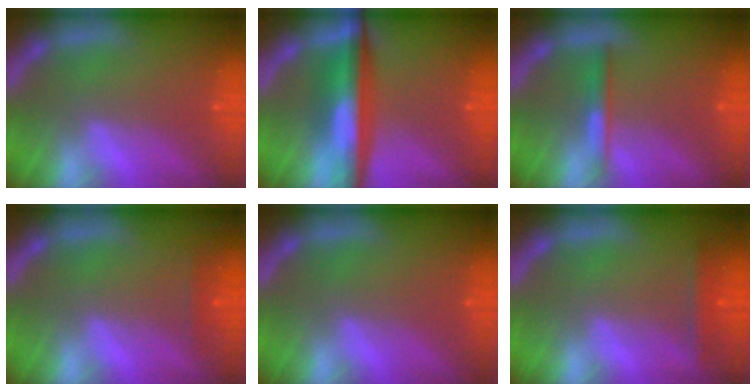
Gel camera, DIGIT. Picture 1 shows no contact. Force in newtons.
{"total": 7.1}
{"total": 2.0}
{"total": 0.9}
{"total": 0.0}
{"total": 1.9}